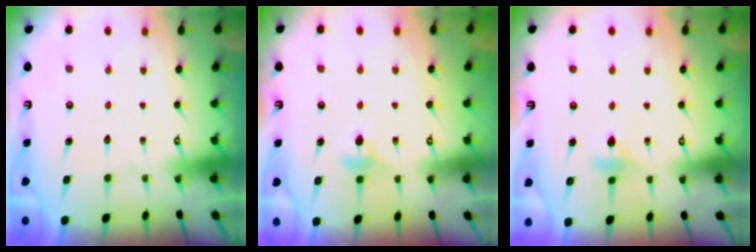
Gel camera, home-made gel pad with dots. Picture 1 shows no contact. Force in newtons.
{"total": 3.9, "press": 3.8, "slide": 0.8}
{"total": 4.4, "press": 4.3, "slide": 0.8}